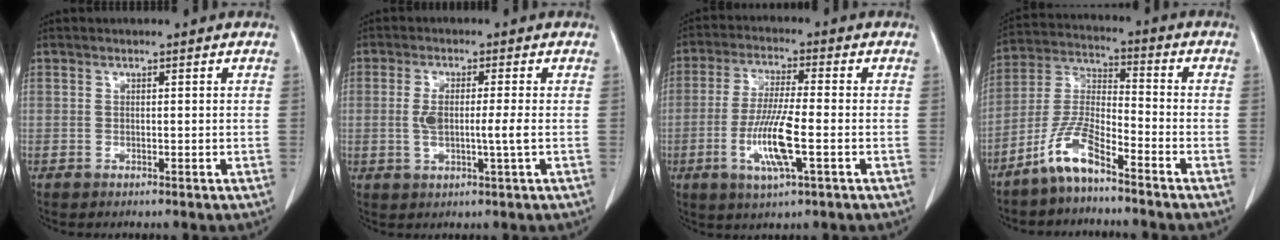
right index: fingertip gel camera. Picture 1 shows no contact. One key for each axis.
{"total": 4.9, "fx": -0.2, "fy": 0.3, "fz": 4.8, "tx": -0.093, "ty": 0.000, "tz": 0.000}
{"total": 9.5, "fx": -2.6, "fy": 0.8, "fz": 9.1, "tx": -0.180, "ty": -0.011, "tz": -0.051}
{"total": 8.4, "fx": -6.1, "fy": 1.4, "fz": 5.6, "tx": -0.131, "ty": -0.006, "tz": -0.128}